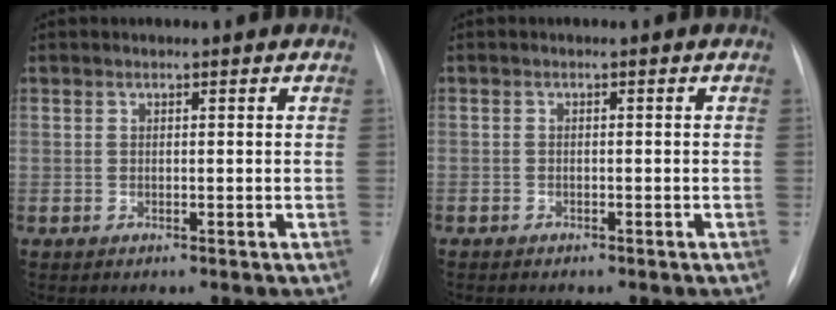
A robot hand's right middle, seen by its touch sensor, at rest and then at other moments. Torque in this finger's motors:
{"motor_torque": [0.12, -0.25, -0.90, -0.21]}